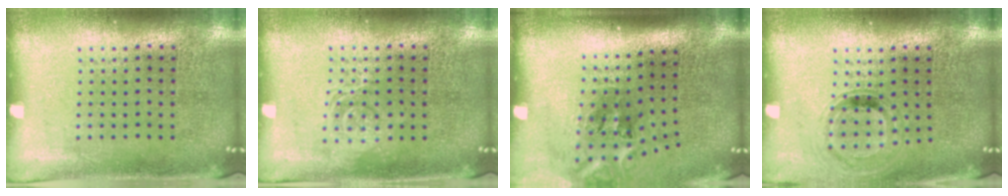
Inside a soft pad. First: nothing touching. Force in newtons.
{"total": 1.9, "press": 1.9, "slide": 0.3}
{"total": 2.3, "press": 1.4, "slide": 1.9}
{"total": 0.8, "press": 0.8, "slide": 0.2}